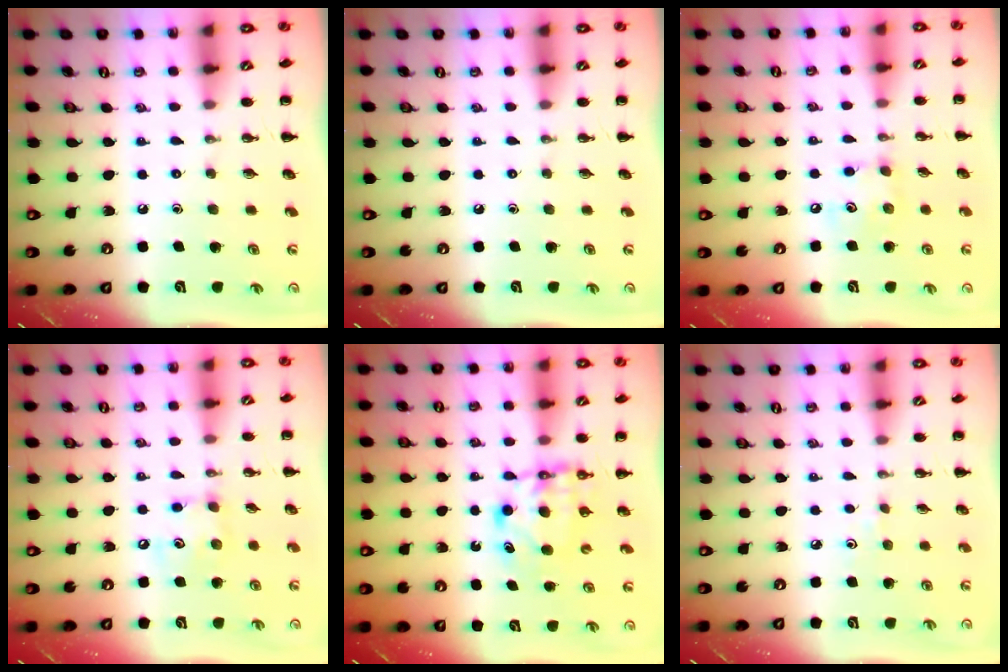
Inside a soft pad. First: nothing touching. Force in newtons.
{"total": 0.0}
{"total": 5.6, "press": 5.6, "slide": 0.6}
{"total": 6.9, "press": 6.9, "slide": 0.5}
{"total": 6.3, "press": 6.3, "slide": 1.0}
{"total": 2.9, "press": 2.7, "slide": 0.9}